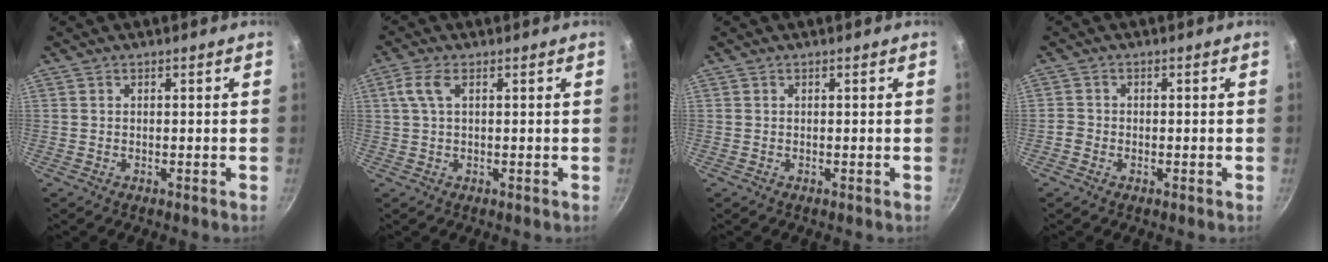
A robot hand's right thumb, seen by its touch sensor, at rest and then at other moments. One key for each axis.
{"total": 3.7, "fx": 1.1, "fy": 1.6, "fz": 3.1, "tx": -0.070, "ty": 0.010, "tz": 0.022}
{"total": 0.0}
{"total": 1.6, "fx": -0.9, "fy": 1.3, "fz": 0.5, "tx": -0.008, "ty": 0.007, "tz": -0.021}